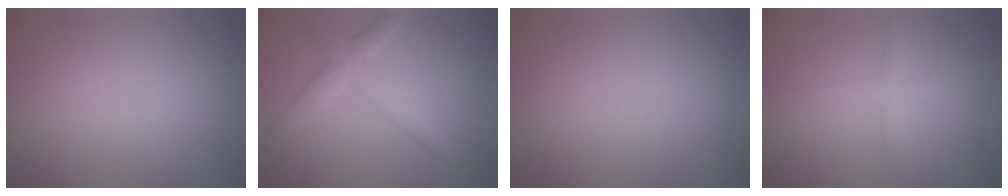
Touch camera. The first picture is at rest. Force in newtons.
{"total": 3.4, "press": 3.4, "slide": 0.2}
{"total": 0.0}
{"total": 1.4, "press": 1.4, "slide": 0.0}